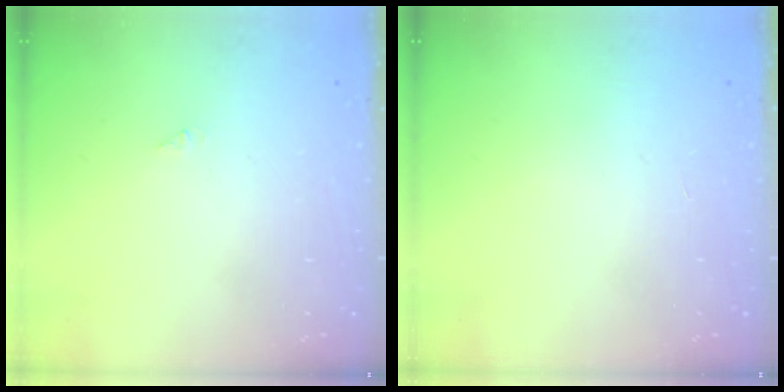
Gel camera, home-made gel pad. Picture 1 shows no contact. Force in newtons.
{"total": 0.0}